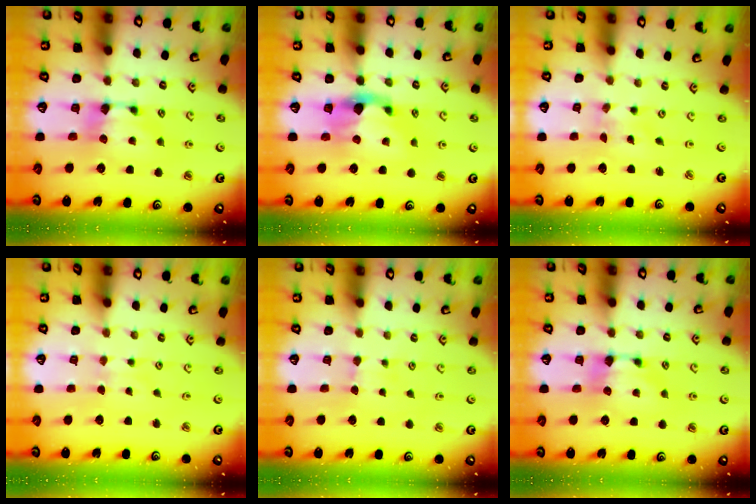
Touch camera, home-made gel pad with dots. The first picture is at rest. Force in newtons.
{"total": 2.3, "press": 1.9, "slide": 1.3}
{"total": 4.7, "press": 4.6, "slide": 0.8}
{"total": 2.8, "press": 2.7, "slide": 0.4}
{"total": 3.1, "press": 3.1, "slide": 0.4}
{"total": 0.0}